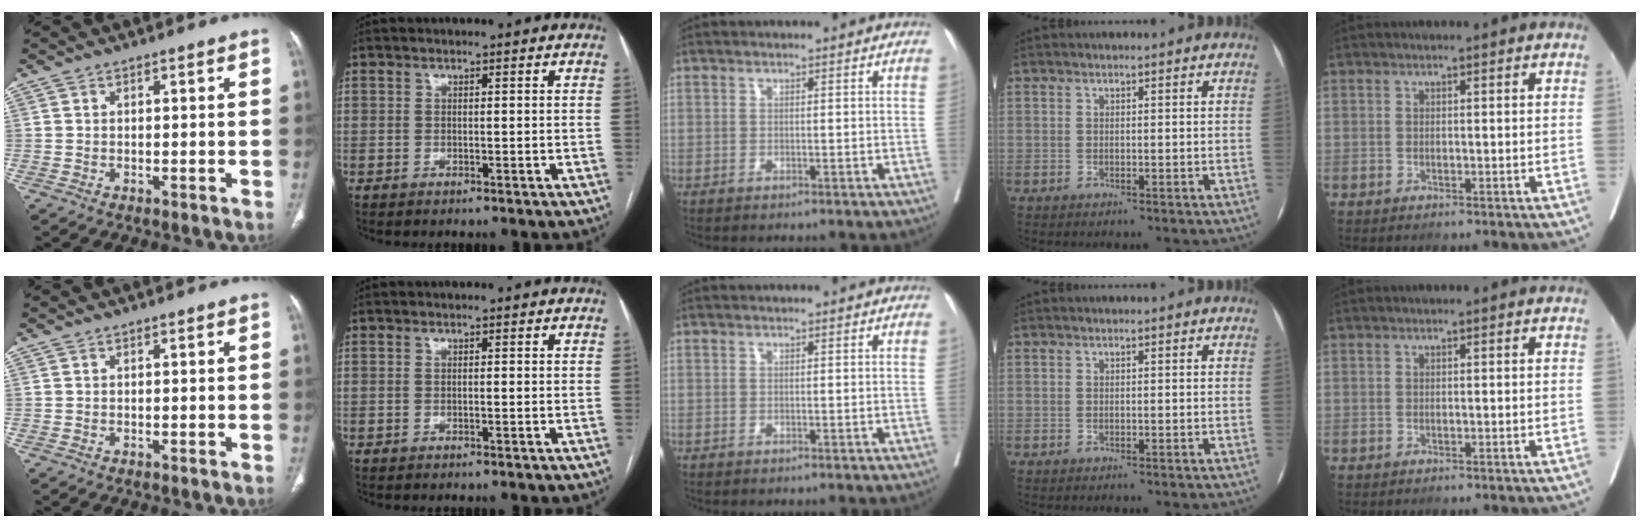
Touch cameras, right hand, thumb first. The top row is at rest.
{}